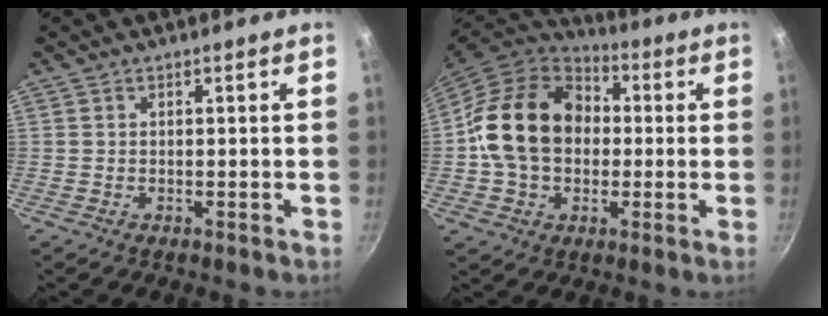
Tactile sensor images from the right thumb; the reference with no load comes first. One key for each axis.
{"total": 19.3, "fx": 1.0, "fy": 15.0, "fz": 12.1, "tx": -0.187, "ty": 0.036, "tz": 0.011}